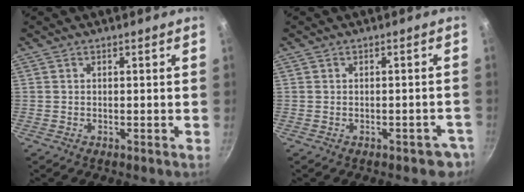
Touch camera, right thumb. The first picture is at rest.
{"total": 3.5, "force": [-2.0, 2.4, 1.4], "torque": [0.028, 0.033, -0.006]}